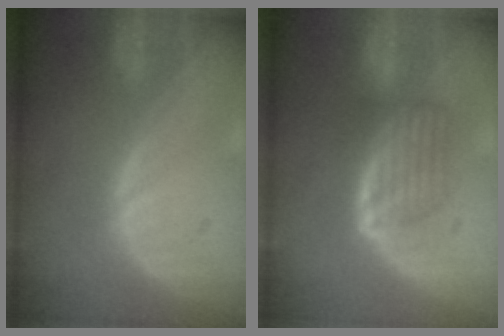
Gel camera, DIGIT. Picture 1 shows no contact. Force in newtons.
{"total": 5.8, "press": 5.3, "slide": 2.3}